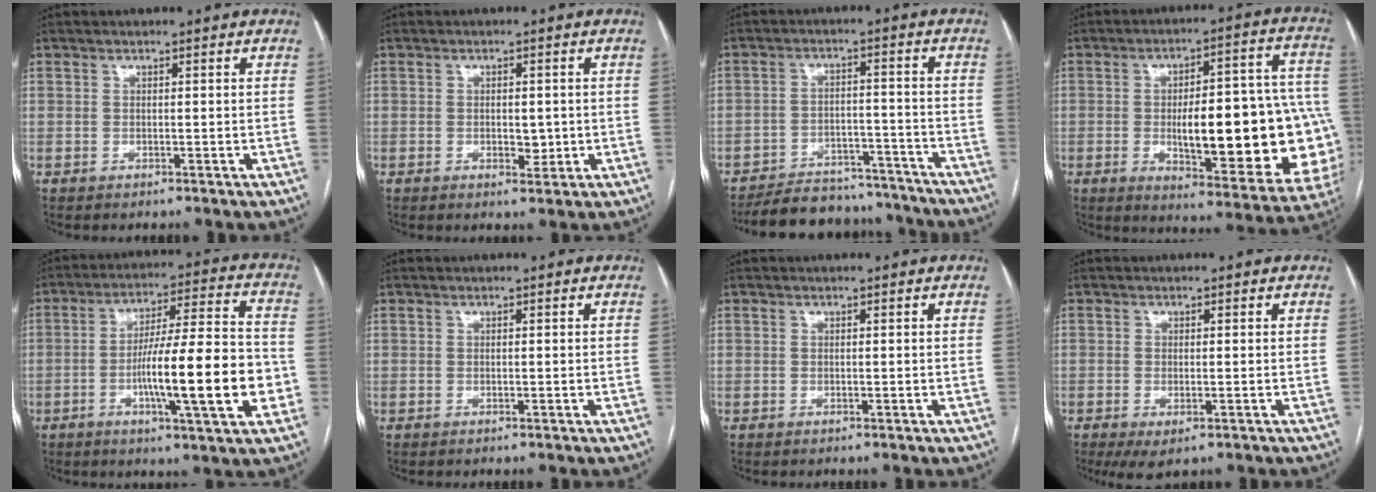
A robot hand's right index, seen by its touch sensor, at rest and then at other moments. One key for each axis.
{"total": 2.8, "fx": -0.3, "fy": 1.6, "fz": 2.3, "tx": -0.032, "ty": -0.002, "tz": 0.002}
{"total": 15.4, "fx": -14.2, "fy": 4.9, "fz": 3.1, "tx": -0.044, "ty": 0.021, "tz": -0.192}
{"total": 25.8, "fx": -3.4, "fy": 6.9, "fz": 24.6, "tx": -0.255, "ty": 0.025, "tz": -0.025}
{"total": 16.6, "fx": -3.9, "fy": 1.3, "fz": 16.1, "tx": -0.260, "ty": 0.005, "tz": -0.061}
{"total": 0.0}
{"total": 0.0}
{"total": 3.9, "fx": -1.9, "fy": 1.5, "fz": 3.1, "tx": -0.053, "ty": -0.009, "tz": -0.024}